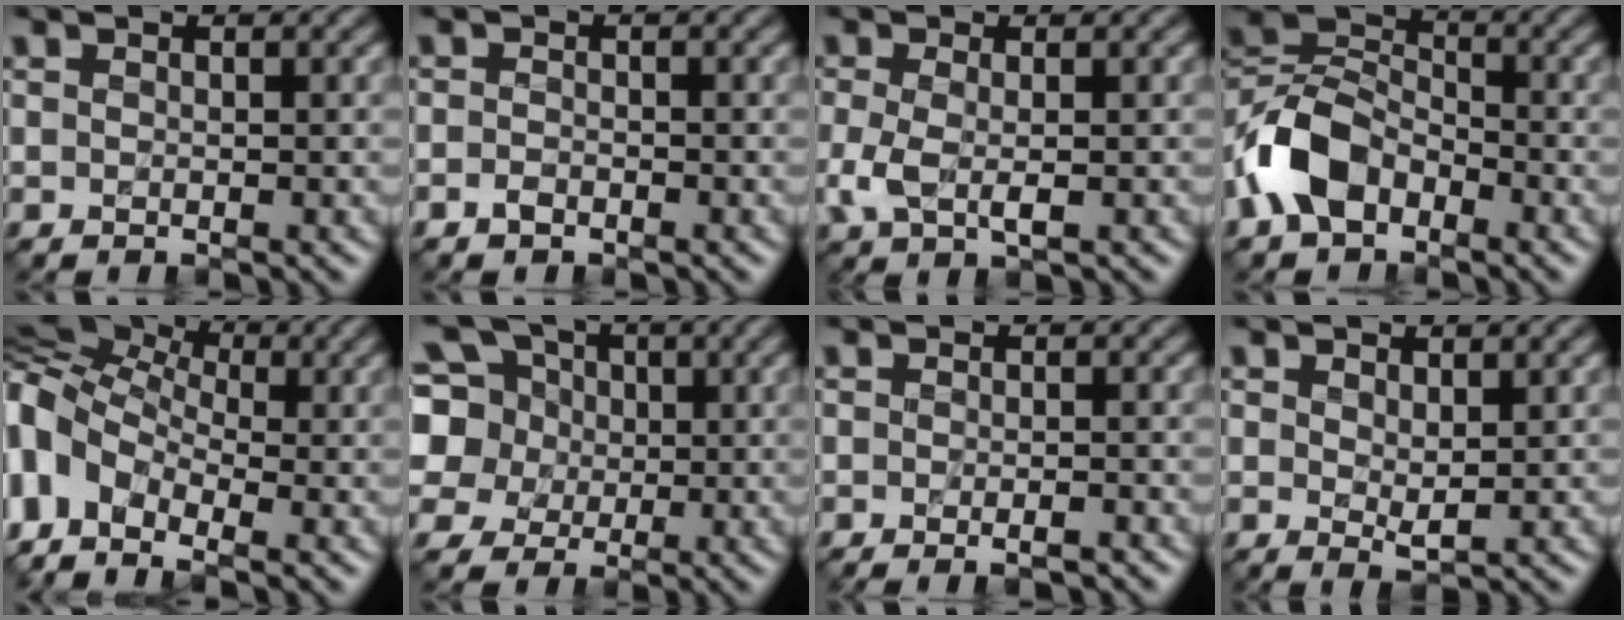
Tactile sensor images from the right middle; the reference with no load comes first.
{"total": 0.9, "force": [-0.7, 0.5, 0.5], "torque": [-0.009, 0.001, -0.014]}
{"total": 3.0, "force": [-0.5, 1.3, 2.6], "torque": [-0.066, -0.005, -0.010]}
{"total": 6.9, "force": [-3.4, 4.4, 4.1], "torque": [-0.088, 0.008, -0.080]}
{"total": 11.1, "force": [-1.3, 8.0, 7.6], "torque": [-0.163, 0.006, -0.031]}
{"total": 10.6, "force": [2.3, 9.3, 4.4], "torque": [-0.120, 0.028, 0.030]}
{"total": 2.1, "force": [-1.2, 0.5, 1.7], "torque": [-0.015, 0.001, -0.017]}
{"total": 1.3, "force": [0.5, 0.5, 1.1], "torque": [-0.021, -0.006, 0.014]}